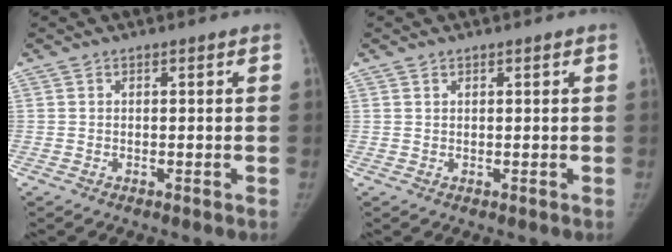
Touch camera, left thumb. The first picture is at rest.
{"total": 0.6, "force": [0.4, 0.4, 0.2], "torque": [-0.002, -0.002, 0.007]}